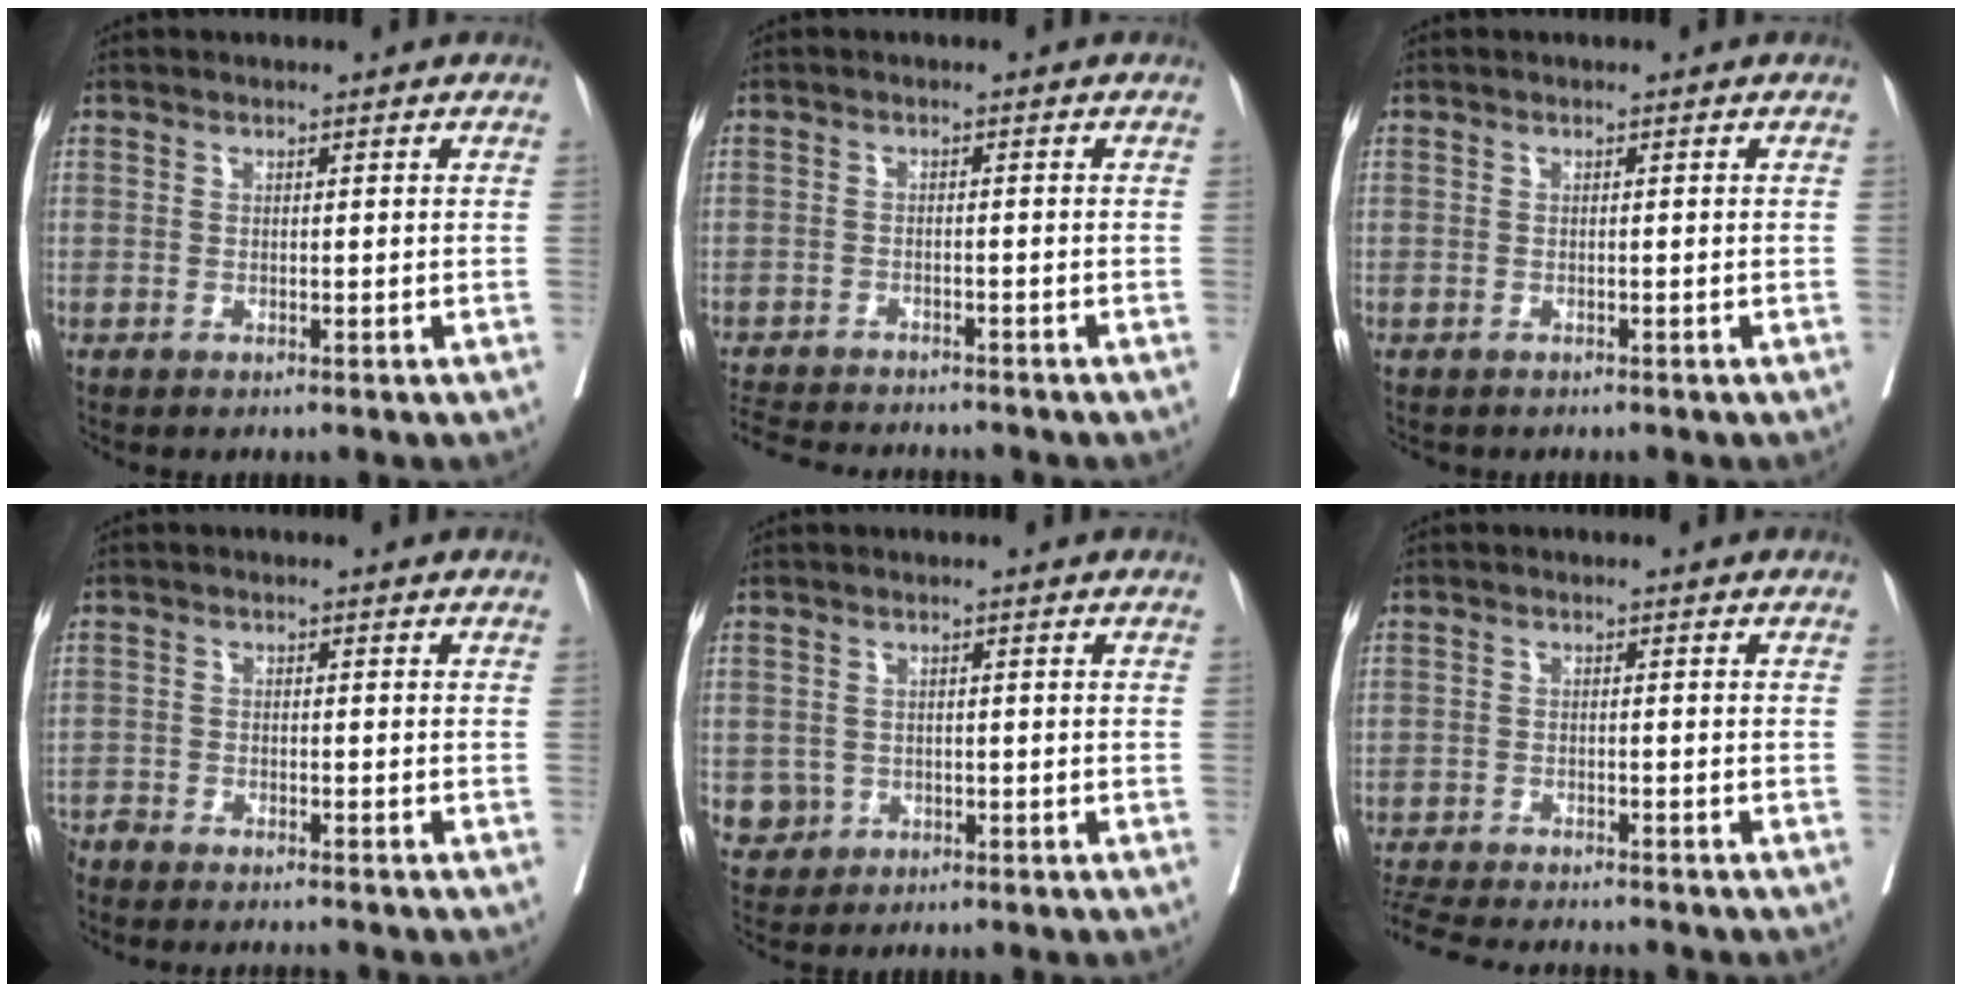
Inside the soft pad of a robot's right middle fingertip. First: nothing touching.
{"total": 9.5, "force": [-8.9, 1.7, 2.9], "torque": [-0.053, -0.005, -0.132]}
{"total": 0.8, "force": [-0.7, 0.3, 0.1], "torque": [-0.010, 0.000, -0.011]}
{"total": 7.4, "force": [-7.1, 0.9, 2.0], "torque": [-0.019, -0.009, -0.112]}
{"total": 3.0, "force": [-0.7, 2.9, 0.4], "torque": [0.002, 0.007, -0.006]}
{"total": 10.8, "force": [-10.0, 1.3, 3.9], "torque": [-0.064, -0.012, -0.150]}